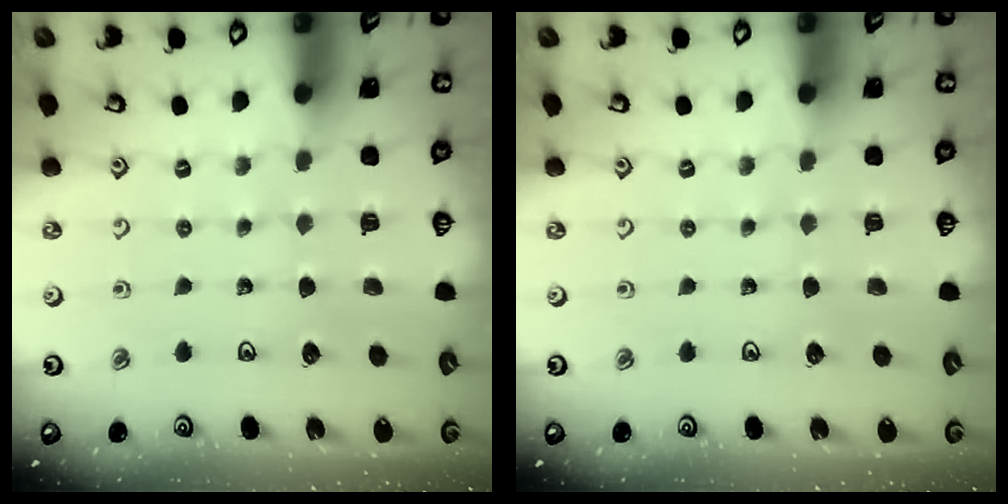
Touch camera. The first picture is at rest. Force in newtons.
{"total": 0.0}